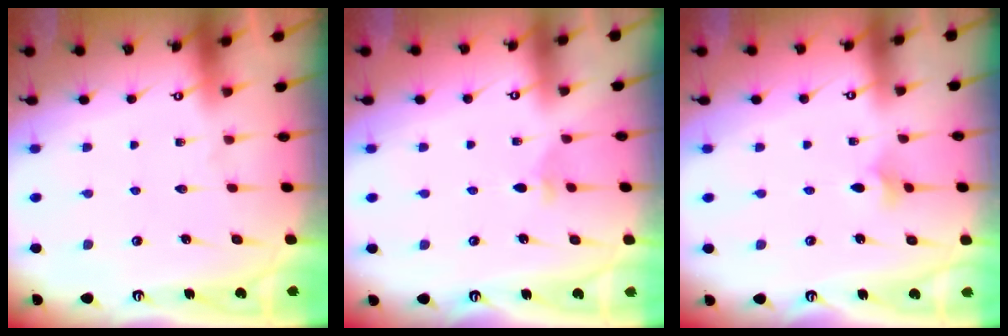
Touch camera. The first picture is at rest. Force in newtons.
{"total": 2.9, "press": 2.8, "slide": 0.8}
{"total": 3.0, "press": 2.9, "slide": 0.8}